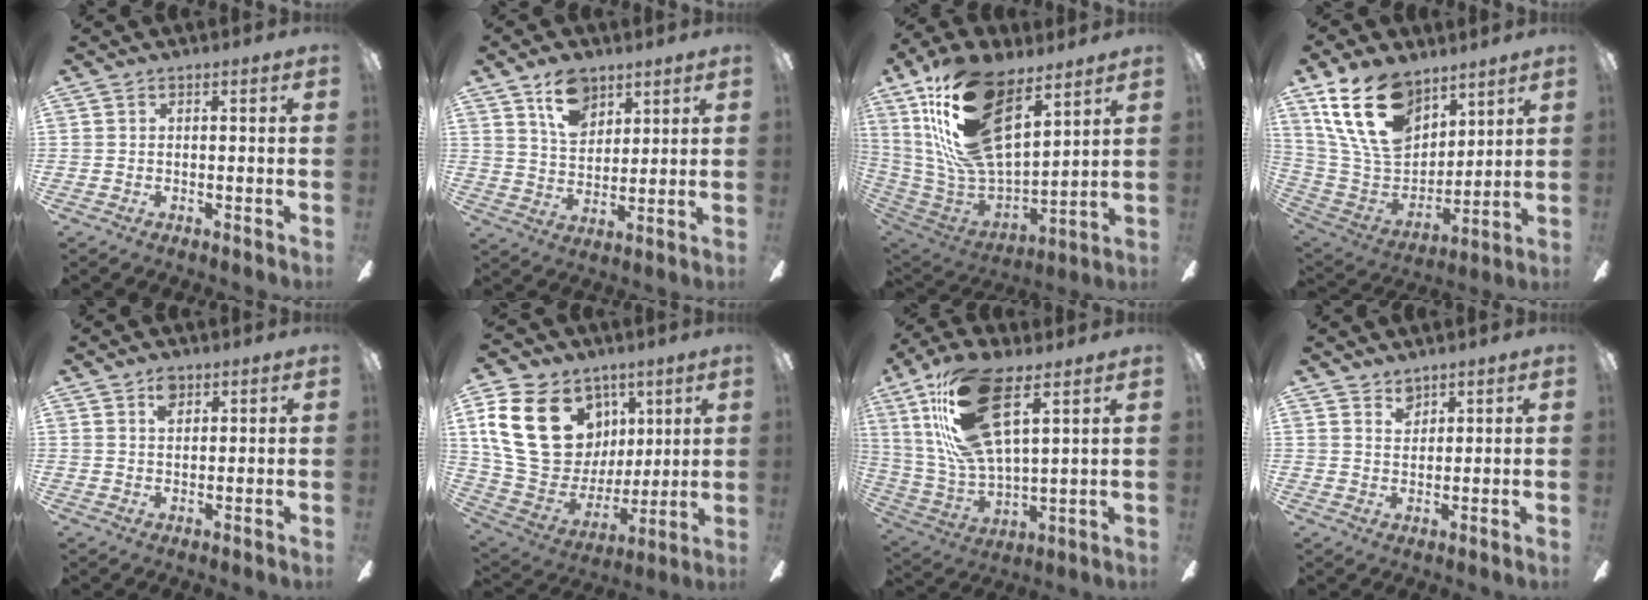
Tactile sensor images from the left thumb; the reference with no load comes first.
{"total": 10.7, "force": [6.7, 6.6, 5.2], "torque": [-0.082, -0.017, 0.123]}
{"total": 26.0, "force": [13.8, 12.7, 18.1], "torque": [-0.369, -0.069, 0.253]}
{"total": 20.9, "force": [12.6, 12.2, 11.4], "torque": [-0.249, -0.051, 0.234]}
{"total": 3.9, "force": [2.3, 2.3, 2.1], "torque": [-0.032, -0.005, 0.040]}
{"total": 26.4, "force": [8.9, 19.7, 15.1], "torque": [-0.311, -0.024, 0.179]}
{"total": 22.4, "force": [12.1, 9.0, 16.6], "torque": [-0.331, -0.036, 0.212]}
{"total": 3.4, "force": [2.8, 1.8, 0.8], "torque": [-0.005, -0.012, 0.050]}